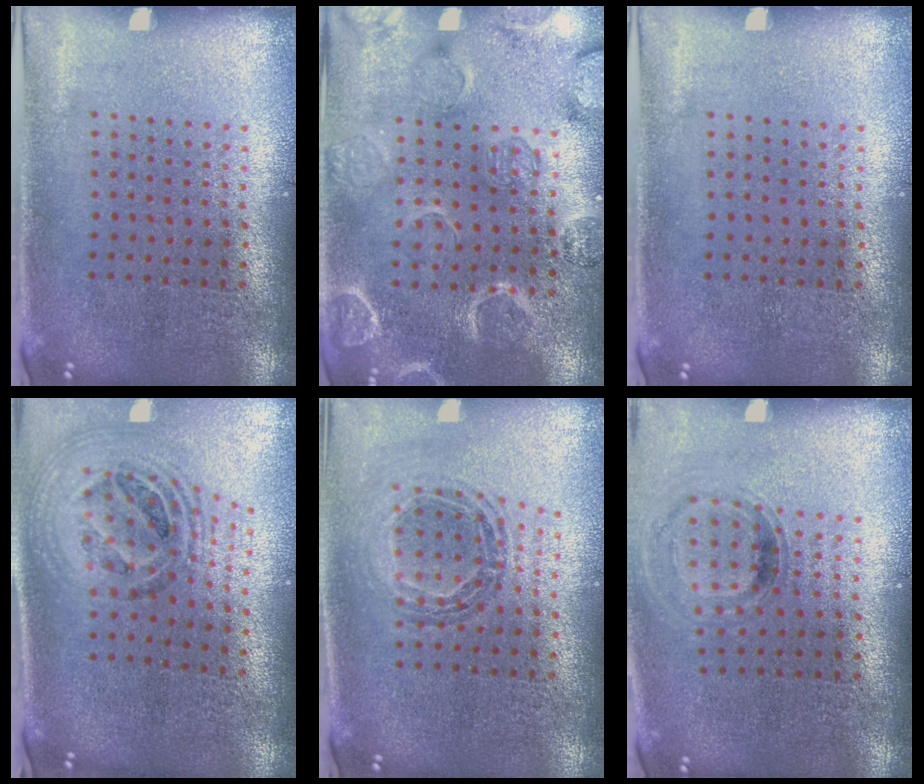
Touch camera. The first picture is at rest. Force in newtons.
{"total": 2.5, "press": 2.5, "slide": 0.1}
{"total": 0.0}
{"total": 1.7, "press": 1.5, "slide": 0.8}
{"total": 0.8, "press": 0.8, "slide": 0.1}
{"total": 0.9, "press": 0.9, "slide": 0.1}